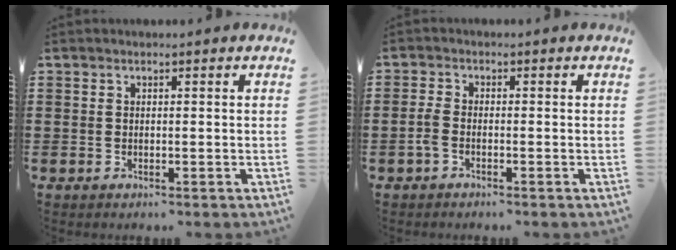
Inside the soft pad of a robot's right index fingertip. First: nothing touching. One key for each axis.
{"total": 1.8, "fx": -1.0, "fy": 0.6, "fz": 1.4, "tx": -0.041, "ty": -0.005, "tz": -0.023}